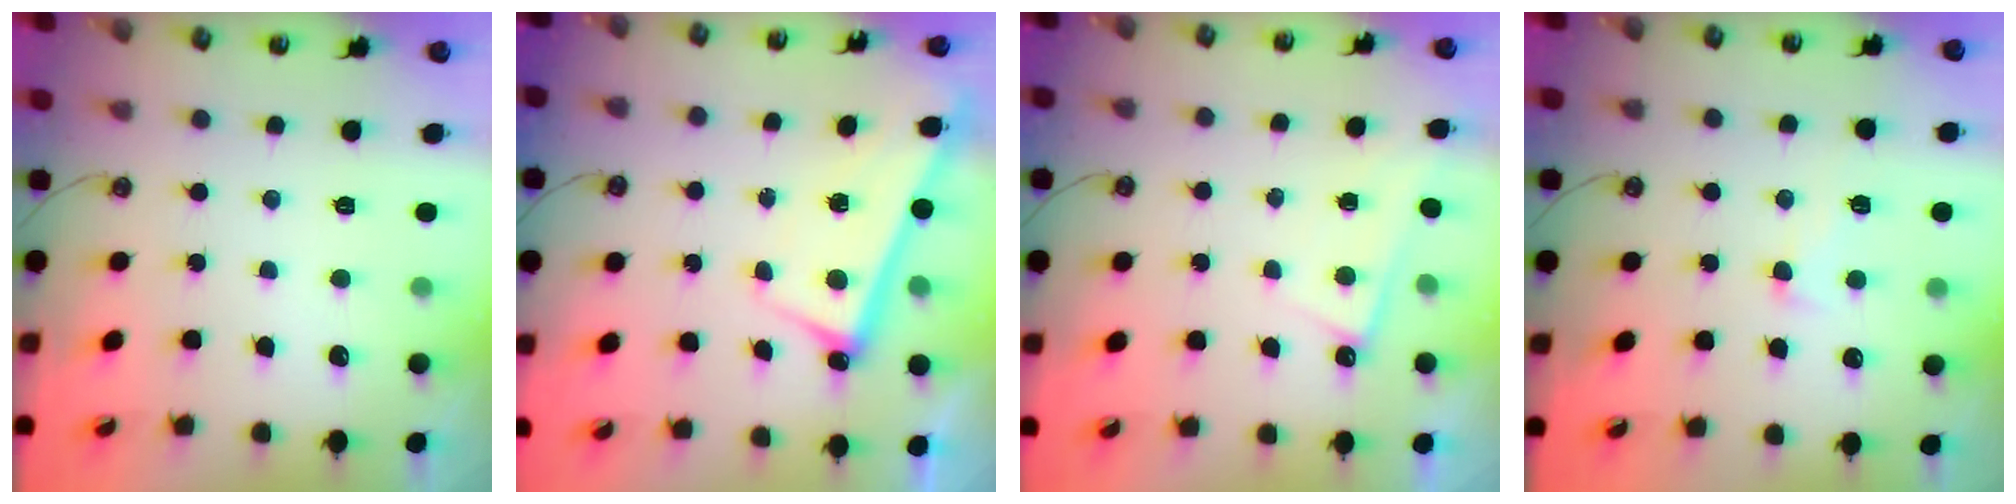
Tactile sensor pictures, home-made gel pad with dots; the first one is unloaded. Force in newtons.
{"total": 2.7, "press": 2.6, "slide": 0.5}
{"total": 0.8, "press": 0.8, "slide": 0.2}
{"total": 1.8, "press": 1.4, "slide": 1.1}